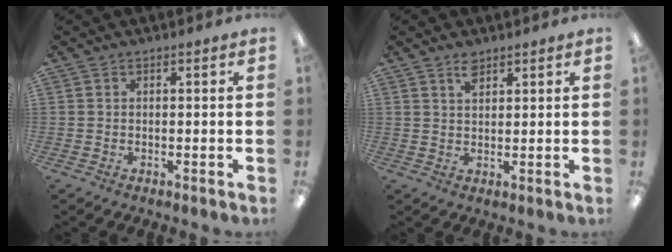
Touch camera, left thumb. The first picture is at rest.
{"total": 3.5, "force": [2.5, 1.6, 1.8], "torque": [-0.033, -0.002, 0.044]}